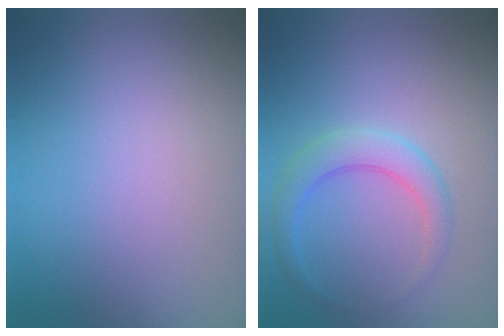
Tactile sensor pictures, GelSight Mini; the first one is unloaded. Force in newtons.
{"total": 3.0, "press": 3.0, "slide": 0.1}